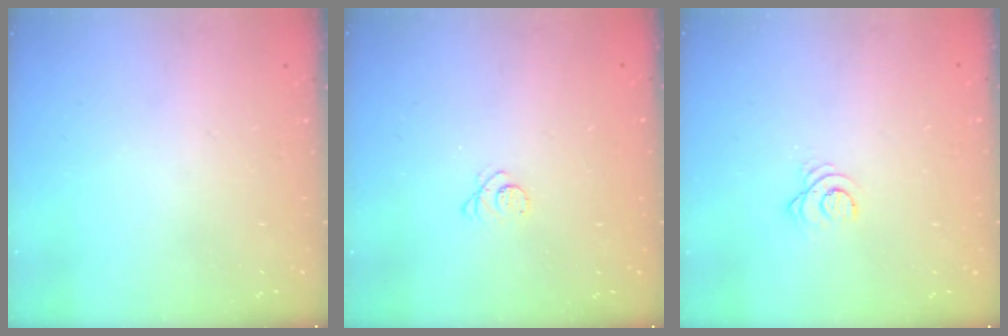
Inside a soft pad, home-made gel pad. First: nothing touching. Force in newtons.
{"total": 2.6, "press": 2.6, "slide": 0.3}
{"total": 2.9, "press": 2.9, "slide": 0.3}